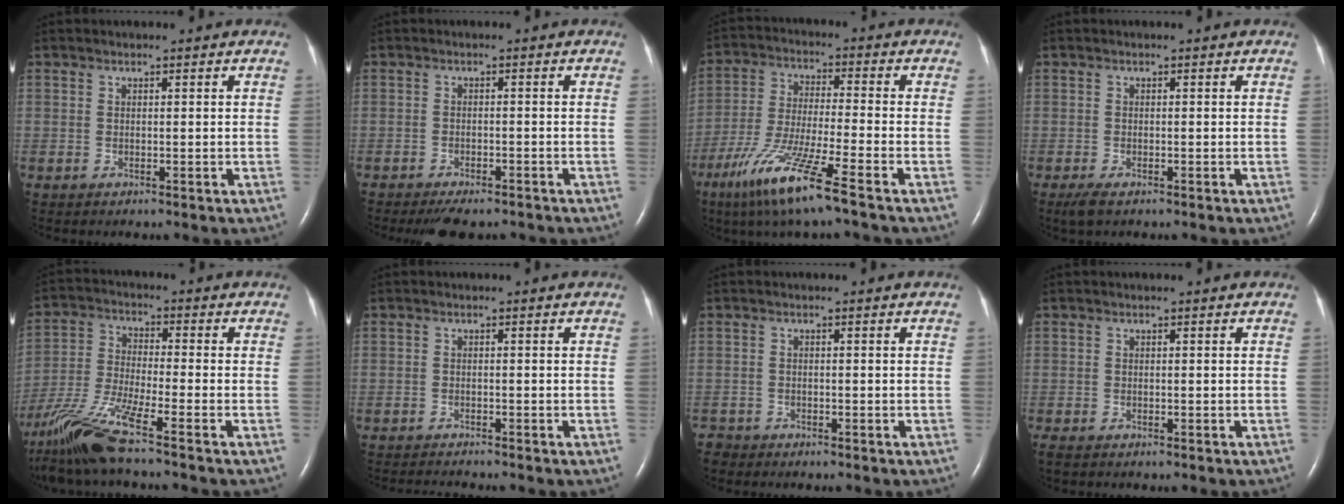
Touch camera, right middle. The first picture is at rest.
{"total": 5.9, "force": [-5.0, 1.9, 2.6], "torque": [-0.032, -0.006, -0.068]}
{"total": 12.0, "force": [-7.4, -0.4, 9.4], "torque": [-0.198, -0.038, -0.143]}
{"total": 2.1, "force": [-1.3, 0.6, 1.5], "torque": [-0.040, -0.008, -0.021]}
{"total": 12.2, "force": [-9.3, -0.5, 8.0], "torque": [-0.170, -0.023, -0.178]}
{"total": 3.1, "force": [-3.0, -0.4, 0.7], "torque": [-0.012, -0.015, -0.045]}
{"total": 1.6, "force": [-1.5, 0.5, -0.2], "torque": [-0.001, -0.004, -0.027]}
{"total": 2.0, "force": [-1.7, 0.5, 1.0], "torque": [-0.020, -0.008, -0.019]}